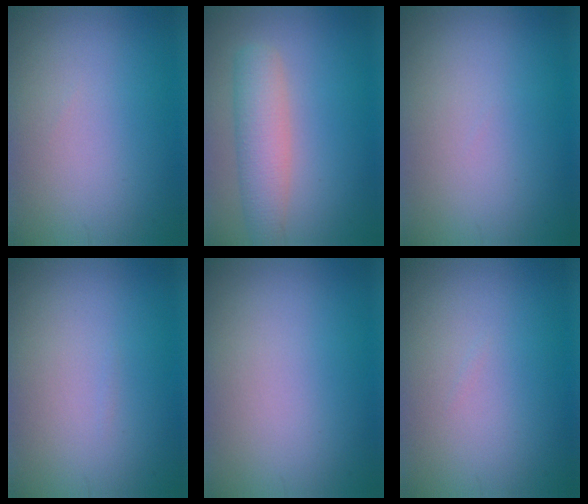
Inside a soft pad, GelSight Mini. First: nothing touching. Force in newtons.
{"total": 3.2, "press": 3.2, "slide": 0.3}
{"total": 0.0}
{"total": 0.0}
{"total": 0.0}
{"total": 0.0}